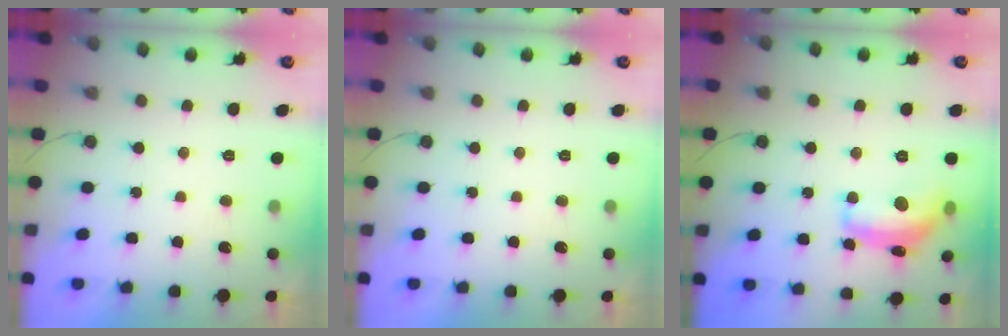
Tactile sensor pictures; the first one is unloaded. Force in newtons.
{"total": 0.0}
{"total": 14.1, "press": 14.1, "slide": 0.5}